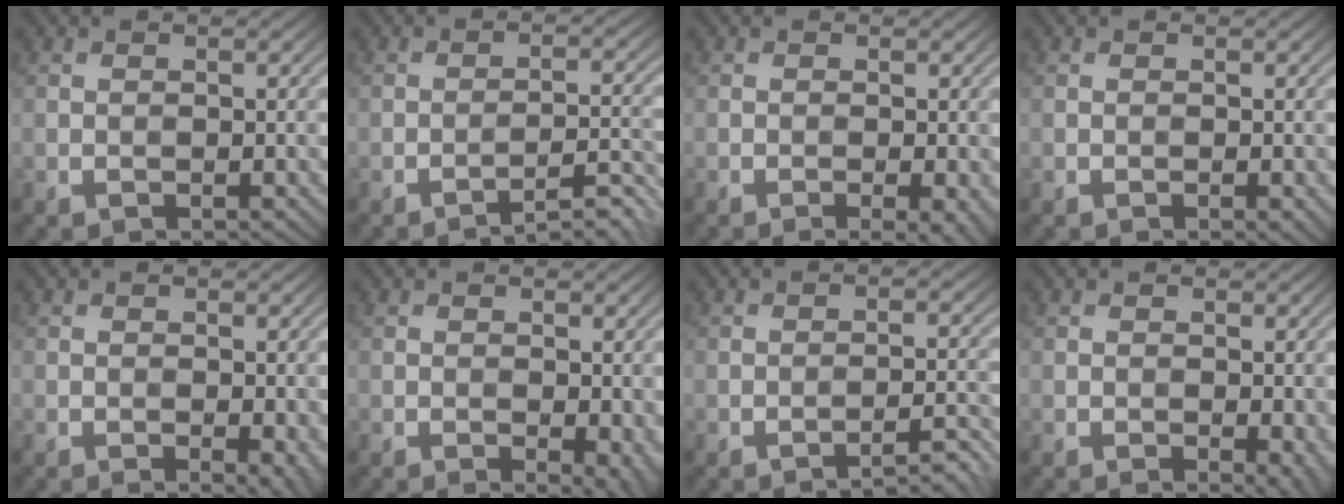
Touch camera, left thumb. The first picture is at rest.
{"total": 5.0, "force": [-4.0, 0.5, 3.0], "torque": [-0.048, 0.019, -0.060]}
{"total": 3.0, "force": [-1.4, 0.5, 2.6], "torque": [-0.036, 0.000, -0.021]}
{"total": 0.7, "force": [-0.2, 0.1, 0.6], "torque": [-0.011, -0.004, -0.005]}
{"total": 2.2, "force": [-0.7, 0.7, 2.0], "torque": [-0.026, -0.007, -0.007]}
{"total": 3.0, "force": [-0.8, 1.4, 2.6], "torque": [-0.030, -0.007, -0.007]}
{"total": 3.9, "force": [-3.2, 0.3, 2.3], "torque": [-0.035, 0.018, -0.050]}
{"total": 2.1, "force": [-0.6, 0.9, 1.9], "torque": [-0.022, -0.007, -0.004]}